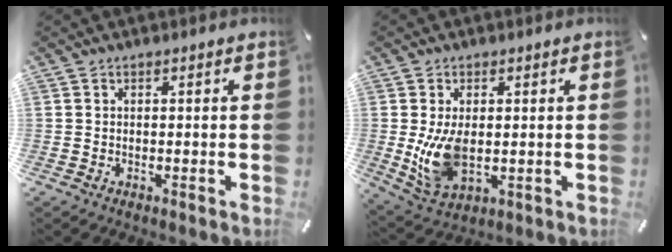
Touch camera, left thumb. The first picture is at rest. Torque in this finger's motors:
{"motor_torque": [0.29, 1.23, 0.27, -0.01, 0.13]}